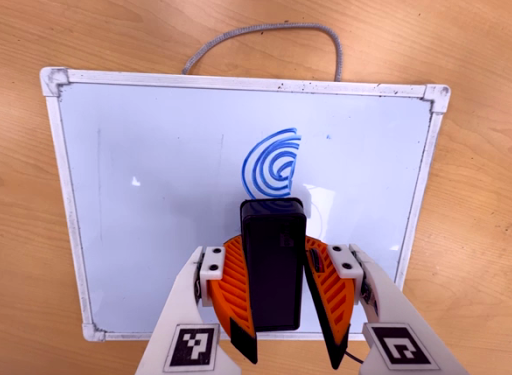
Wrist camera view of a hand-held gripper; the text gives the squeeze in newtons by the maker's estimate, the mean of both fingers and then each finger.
{"total": 8.8, "left": 9.2, "right": 8.4}